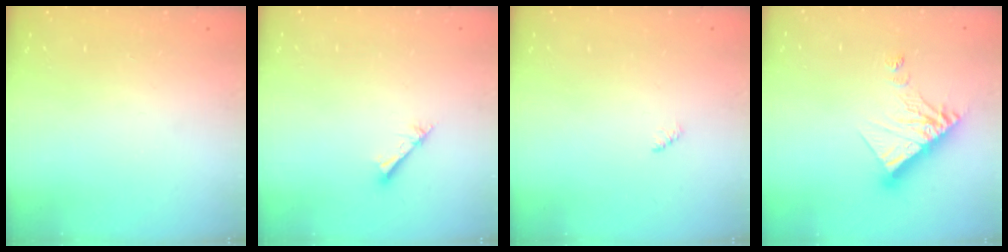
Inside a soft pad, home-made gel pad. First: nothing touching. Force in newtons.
{"total": 1.2, "press": 1.2, "slide": 0.1}
{"total": 2.3, "press": 2.2, "slide": 0.5}
{"total": 12.7, "press": 12.6, "slide": 1.2}